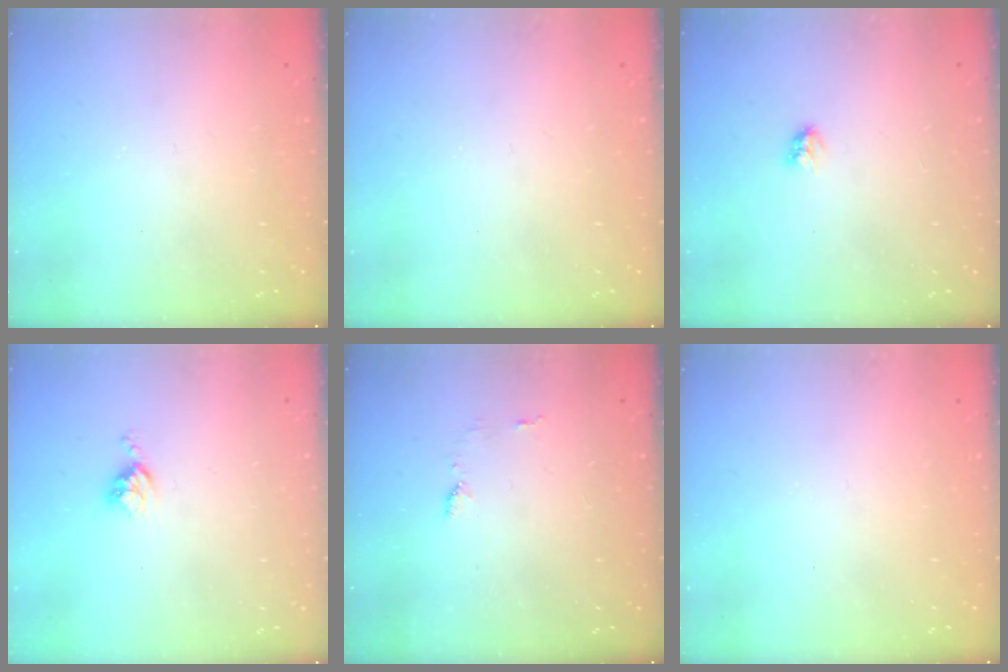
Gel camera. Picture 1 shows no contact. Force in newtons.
{"total": 0.6, "press": 0.3, "slide": 0.5}
{"total": 2.8, "press": 2.8, "slide": 0.4}
{"total": 3.5, "press": 3.5, "slide": 0.4}
{"total": 4.8, "press": 4.8, "slide": 0.5}
{"total": 0.0}